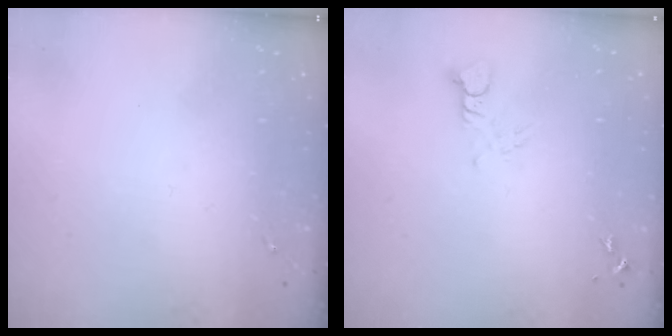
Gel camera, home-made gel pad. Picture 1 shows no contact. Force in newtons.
{"total": 3.6, "press": 3.6, "slide": 0.3}